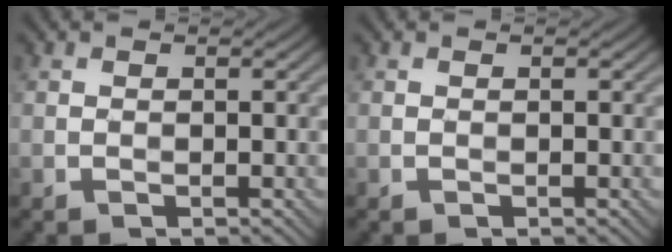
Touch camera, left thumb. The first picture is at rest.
{"total": 0.0}